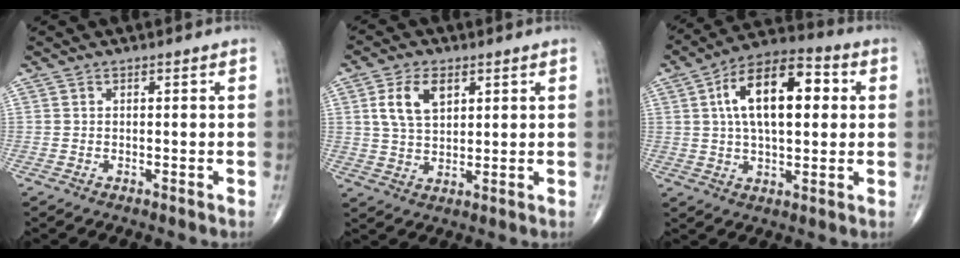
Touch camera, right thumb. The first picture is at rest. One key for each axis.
{"total": 7.5, "fx": 2.8, "fy": 4.4, "fz": 5.4, "tx": -0.097, "ty": -0.006, "tz": 0.056}
{"total": 16.8, "fx": 3.3, "fy": 8.3, "fz": 14.2, "tx": -0.221, "ty": 0.021, "tz": 0.049}